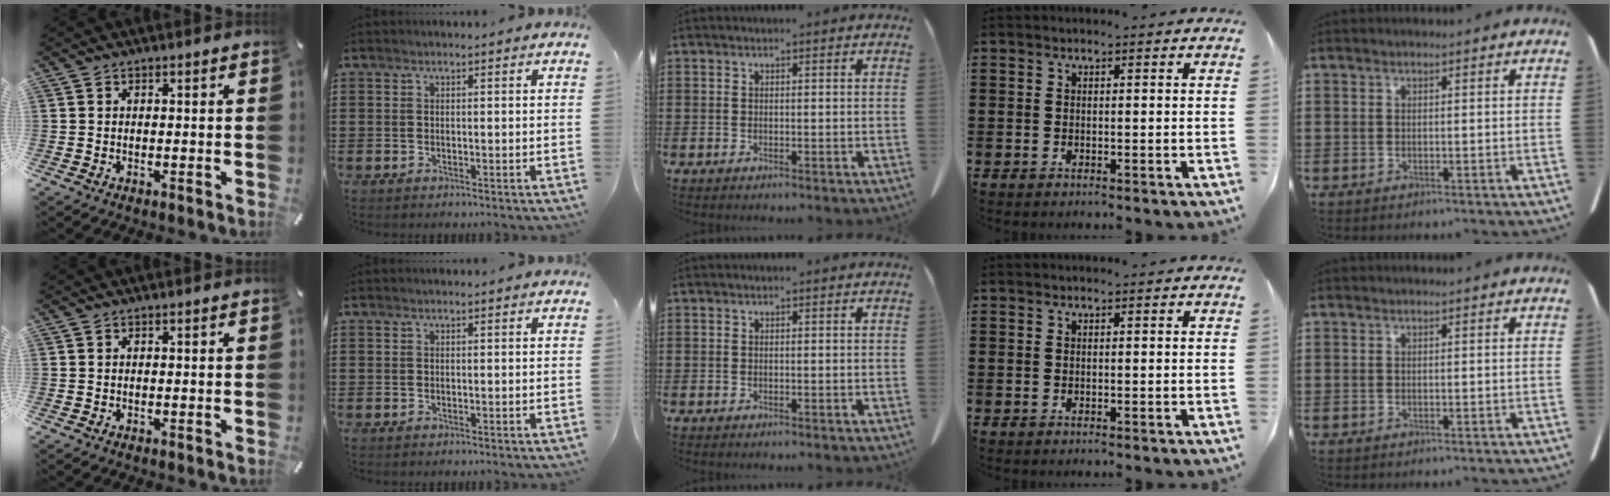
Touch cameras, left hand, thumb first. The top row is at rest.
{}